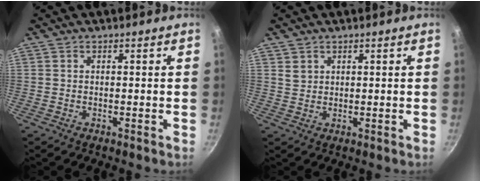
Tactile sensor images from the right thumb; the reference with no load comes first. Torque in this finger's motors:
{"motor_torque": [0.09, 0.66, 0.27, -0.08, 0.05]}